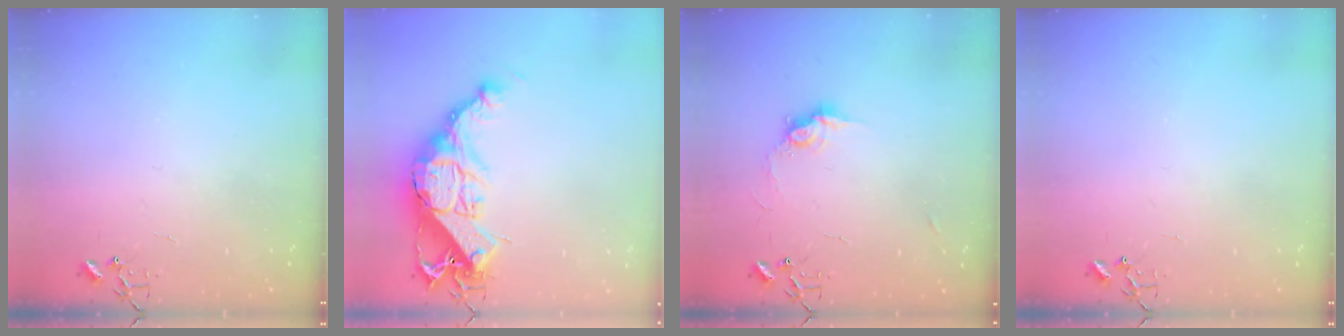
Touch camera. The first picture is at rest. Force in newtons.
{"total": 18.1, "press": 18.0, "slide": 1.6}
{"total": 8.9, "press": 8.9, "slide": 0.5}
{"total": 0.0}